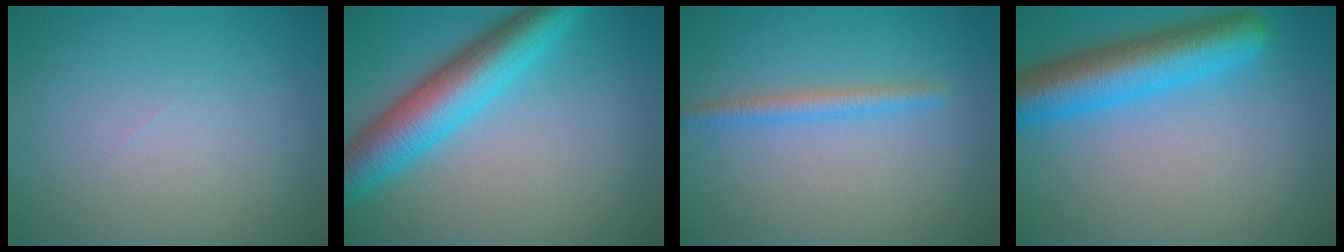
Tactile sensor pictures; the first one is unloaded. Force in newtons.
{"total": 7.4, "press": 7.4, "slide": 0.1}
{"total": 1.8, "press": 1.8, "slide": 0.2}
{"total": 7.3, "press": 7.3, "slide": 0.2}